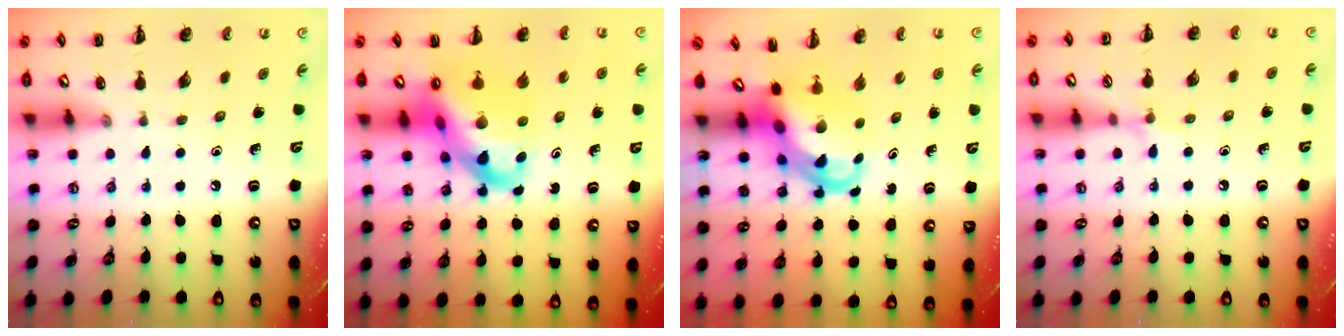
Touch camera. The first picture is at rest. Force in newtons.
{"total": 17.6, "press": 17.0, "slide": 4.7}
{"total": 5.9, "press": 5.8, "slide": 1.3}
{"total": 5.8, "press": 5.4, "slide": 2.2}